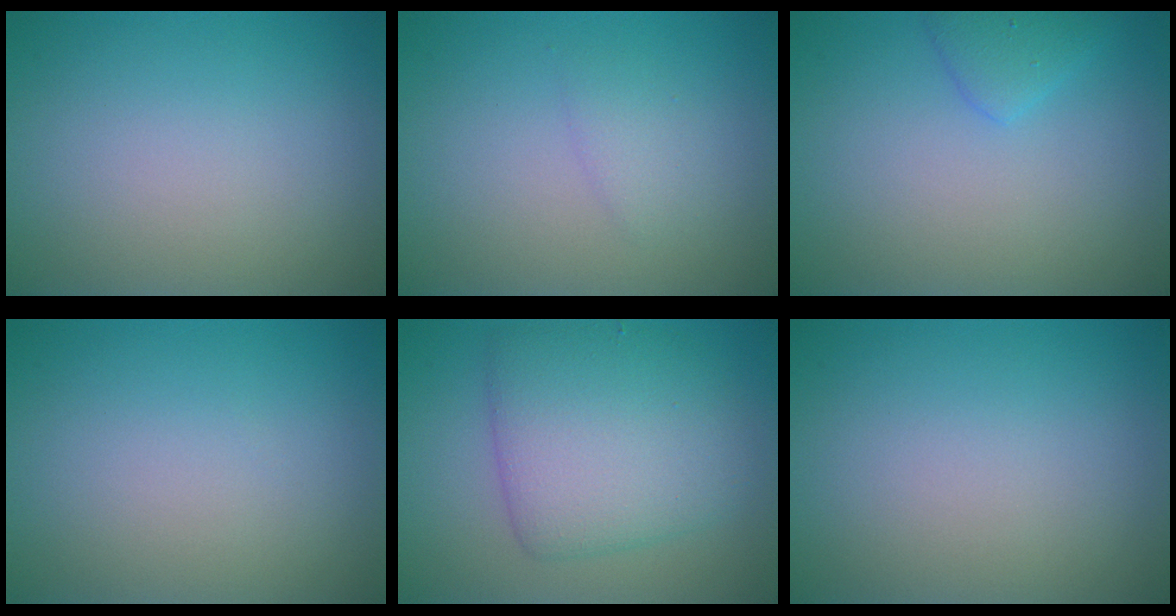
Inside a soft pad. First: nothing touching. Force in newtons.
{"total": 1.2, "press": 1.2, "slide": 0.1}
{"total": 1.7, "press": 1.7, "slide": 0.1}
{"total": 0.0}
{"total": 6.7, "press": 6.7, "slide": 0.2}
{"total": 0.0}